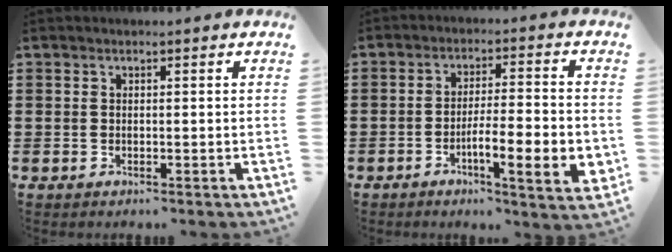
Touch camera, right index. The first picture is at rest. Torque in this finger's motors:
{"motor_torque": [0.89, -0.19, 0.29, 0.15]}